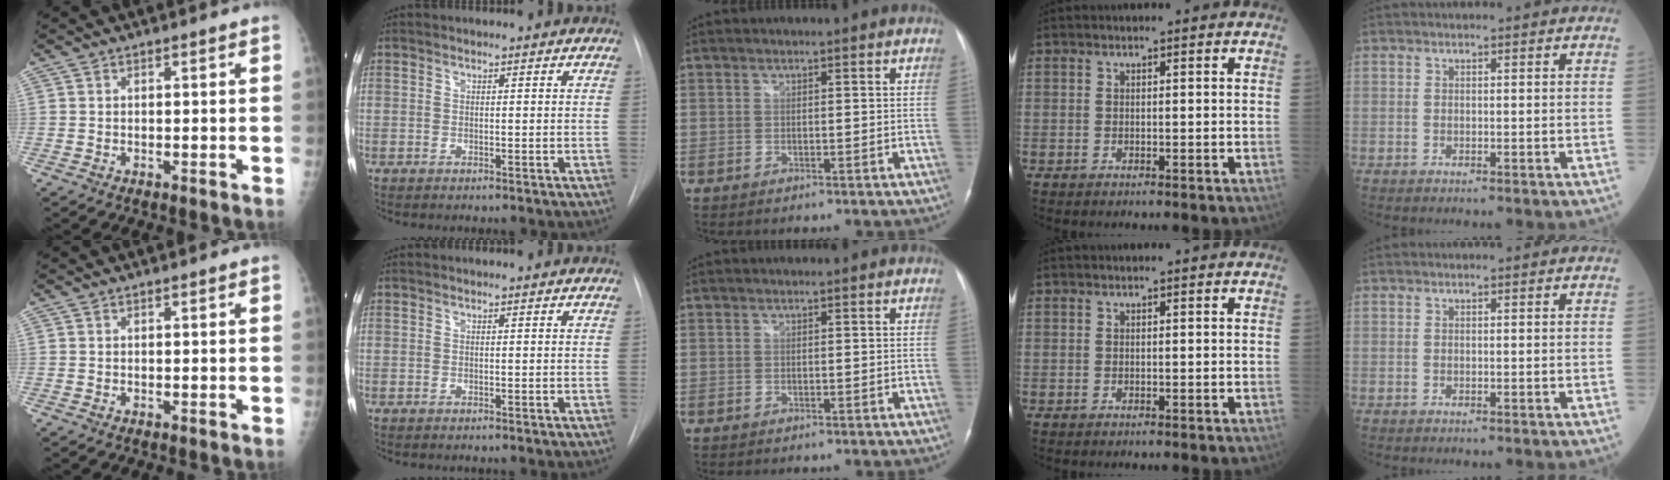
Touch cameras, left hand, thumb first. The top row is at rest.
{}